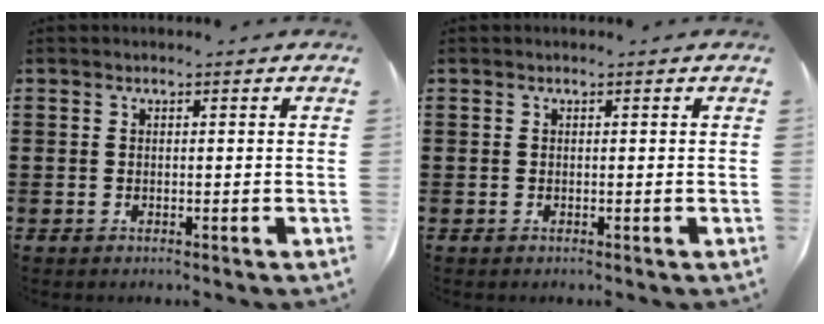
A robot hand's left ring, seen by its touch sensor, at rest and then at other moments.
{"total": 0.0}